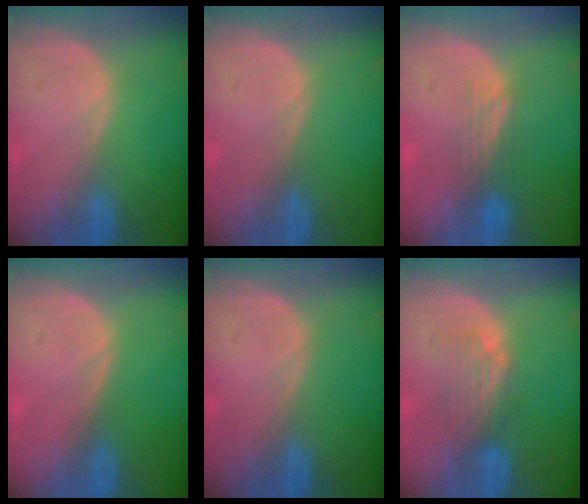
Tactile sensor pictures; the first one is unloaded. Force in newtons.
{"total": 0.0}
{"total": 3.9, "press": 3.2, "slide": 2.3}
{"total": 0.0}
{"total": 0.0}
{"total": 4.5, "press": 3.9, "slide": 2.2}